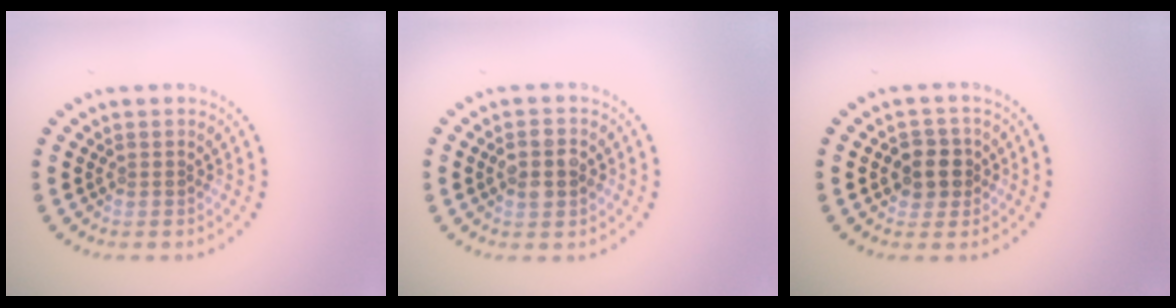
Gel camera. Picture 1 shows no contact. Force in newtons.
{"total": 2.7, "press": 2.7, "slide": 0.2}
{"total": 2.6, "press": 2.4, "slide": 0.8}